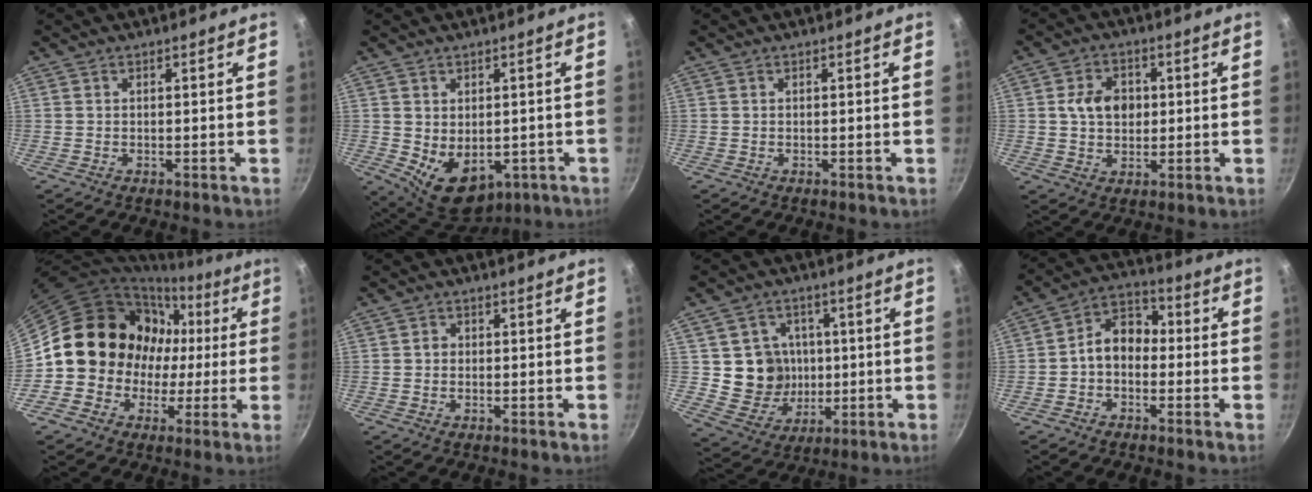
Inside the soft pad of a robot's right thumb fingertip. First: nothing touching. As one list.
[{"total": 10.2, "force": [-1.5, 7.2, 7.1], "torque": [-0.086, -0.012, 0.003]}, {"total": 0.0}, {"total": 7.3, "force": [0.8, 5.6, 4.6], "torque": [-0.058, 0.003, 0.007]}, {"total": 14.9, "force": [0.0, 13.9, 5.2], "torque": [-0.027, 0.034, -0.008]}, {"total": 1.5, "force": [-0.1, 1.4, 0.7], "torque": [-0.009, 0.003, -0.005]}, {"total": 11.0, "force": [0.4, 10.4, 3.7], "torque": [-0.025, -0.002, 0.016]}, {"total": 8.0, "force": [-1.3, 5.9, 5.2], "torque": [-0.056, 0.038, -0.042]}]